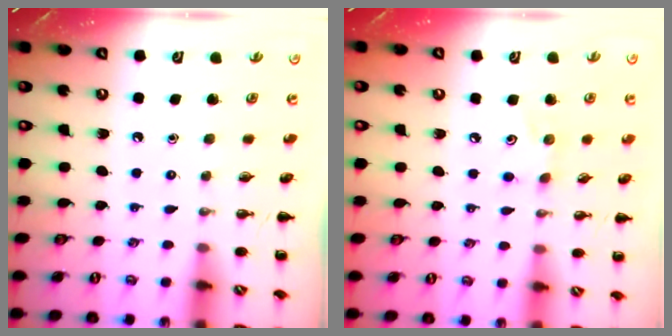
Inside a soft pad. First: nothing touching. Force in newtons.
{"total": 4.2, "press": 4.1, "slide": 0.9}